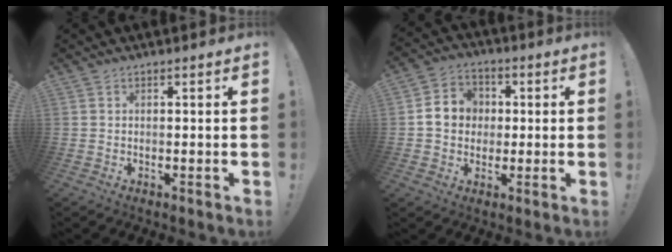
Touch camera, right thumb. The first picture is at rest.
{"total": 9.5, "force": [0.8, 8.7, 3.9], "torque": [-0.057, 0.010, 0.024]}